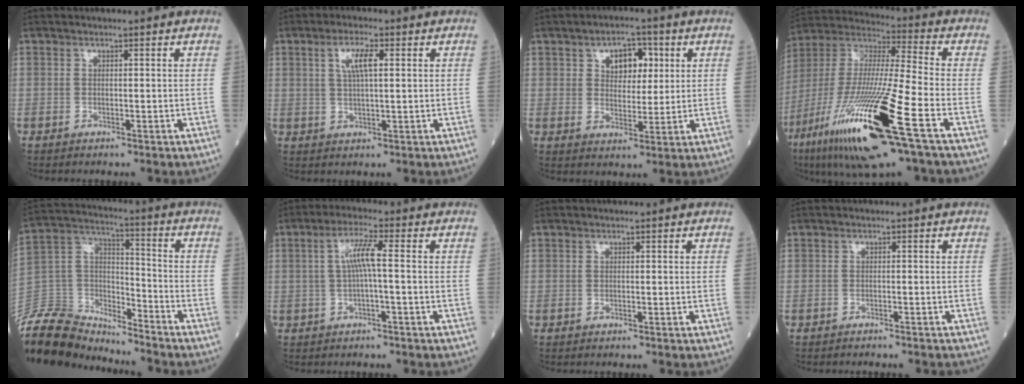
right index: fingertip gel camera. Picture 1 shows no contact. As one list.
[{"total": 4.6, "force": [1.5, 0.9, 4.2], "torque": [-0.083, 0.006, 0.030]}, {"total": 6.3, "force": [2.3, 3.7, 4.5], "torque": [-0.062, 0.014, 0.037]}, {"total": 23.8, "force": [-10.6, 1.7, 21.2], "torque": [-0.430, -0.055, -0.198]}, {"total": 17.3, "force": [-16.5, 4.2, 2.6], "torque": [-0.064, 0.045, -0.299]}, {"total": 4.6, "force": [0.2, 0.1, 4.6], "torque": [-0.088, 0.014, 0.005]}, {"total": 0.0}, {"total": 4.1, "force": [-3.9, 0.8, 1.1], "torque": [-0.013, -0.006, -0.047]}]